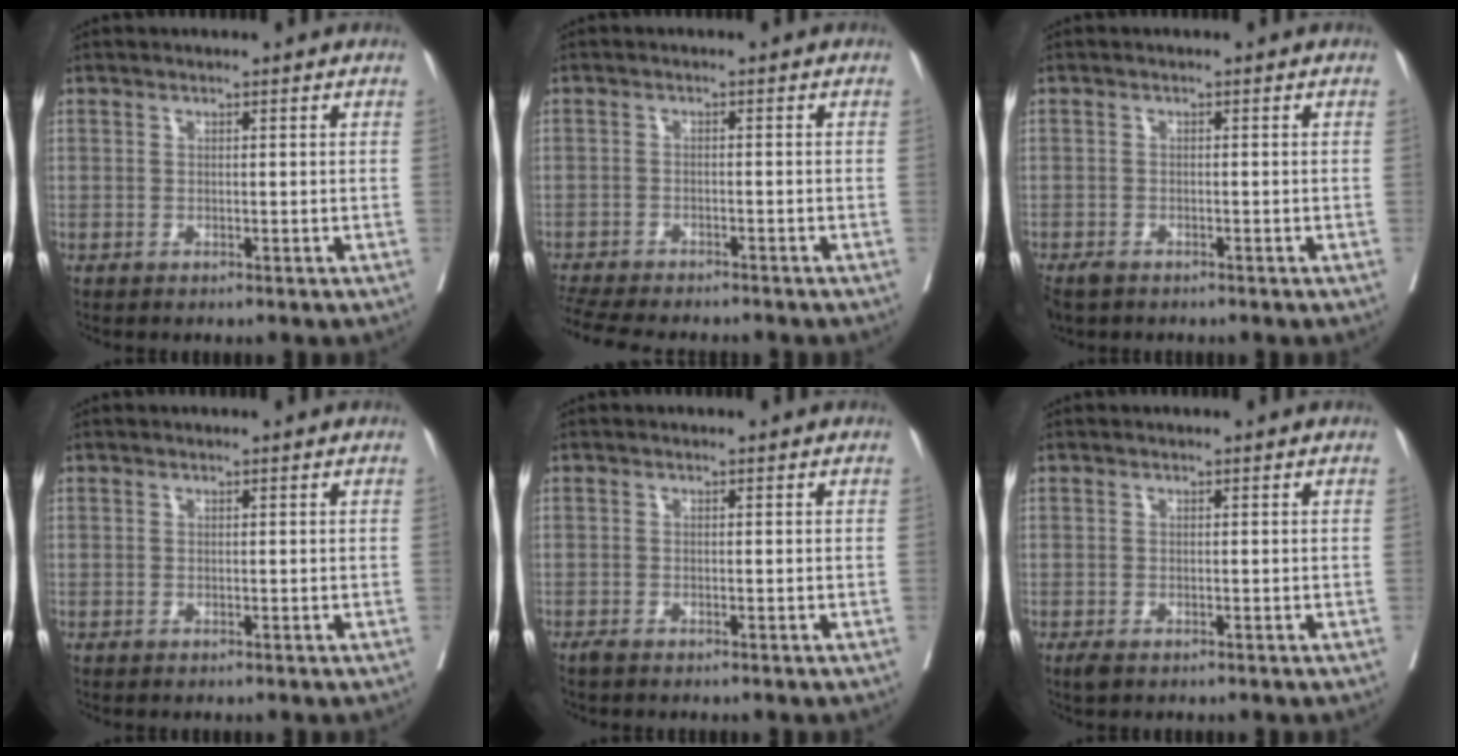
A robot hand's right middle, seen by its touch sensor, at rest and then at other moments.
{"total": 11.7, "force": [-10.4, 2.3, 4.8], "torque": [-0.089, -0.013, -0.151]}
{"total": 2.9, "force": [-2.2, 1.4, 1.1], "torque": [-0.023, -0.005, -0.037]}
{"total": 0.0}
{"total": 0.7, "force": [-0.6, 0.1, 0.3], "torque": [-0.012, -0.003, -0.013]}
{"total": 0.9, "force": [-0.6, 0.4, 0.5], "torque": [-0.011, -0.002, -0.007]}